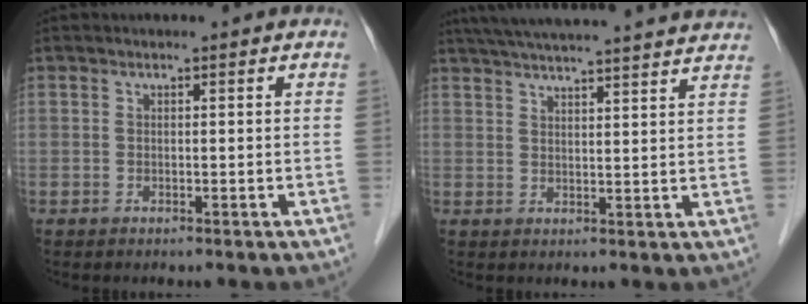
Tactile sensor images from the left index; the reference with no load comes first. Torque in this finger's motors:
{"motor_torque": [-0.13, -0.22, 0.22, 0.08]}